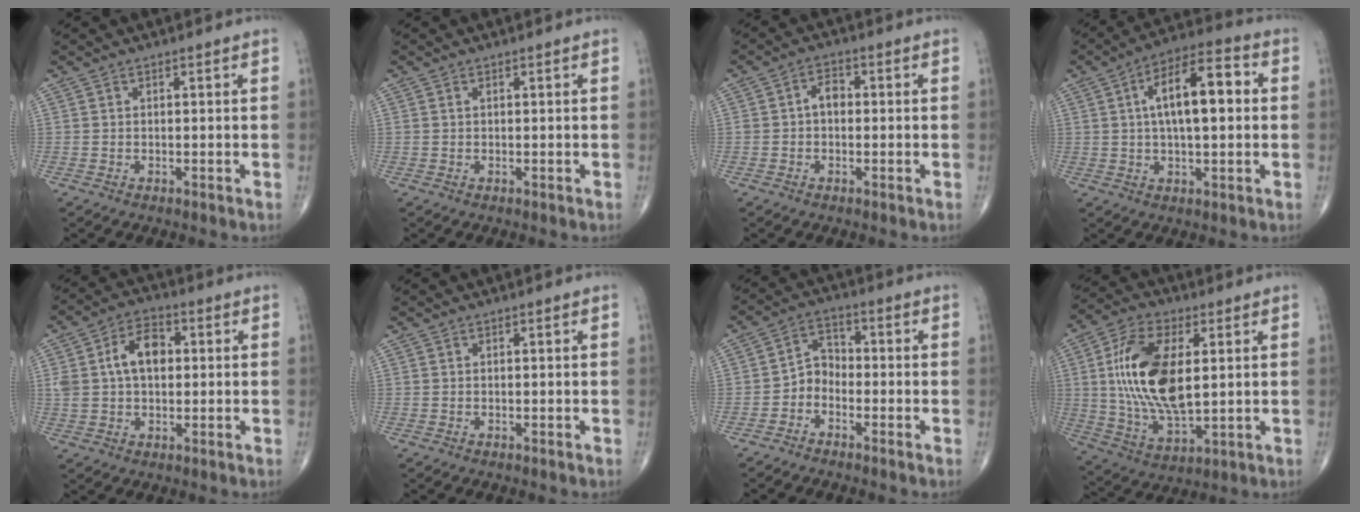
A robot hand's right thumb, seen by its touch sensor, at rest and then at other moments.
{"total": 0.0}
{"total": 3.2, "force": [-0.1, 2.2, 2.4], "torque": [-0.031, 0.016, -0.008]}
{"total": 13.9, "force": [2.1, 5.7, 12.5], "torque": [-0.197, 0.023, 0.027]}
{"total": 9.9, "force": [1.6, 6.3, 7.5], "torque": [-0.125, 0.019, 0.027]}
{"total": 0.0}
{"total": 4.4, "force": [-2.1, 3.2, 2.1], "torque": [-0.018, 0.028, -0.055]}
{"total": 18.4, "force": [2.8, 9.0, 15.9], "torque": [-0.303, -0.013, 0.055]}